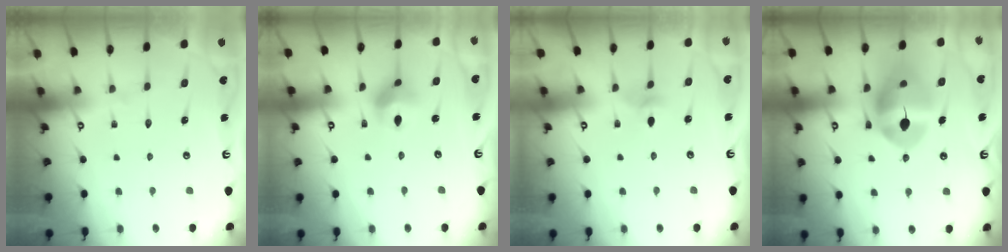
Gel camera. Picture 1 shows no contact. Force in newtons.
{"total": 7.2, "press": 7.1, "slide": 0.7}
{"total": 3.7, "press": 3.6, "slide": 0.7}
{"total": 14.1, "press": 14.0, "slide": 1.8}